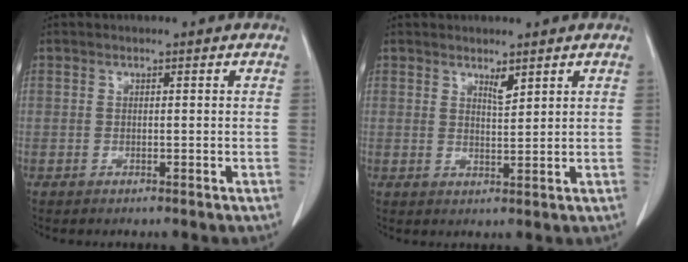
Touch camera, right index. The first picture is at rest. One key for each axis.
{"total": 2.1, "fx": 1.6, "fy": 0.3, "fz": 1.3, "tx": -0.026, "ty": -0.006, "tz": 0.032}